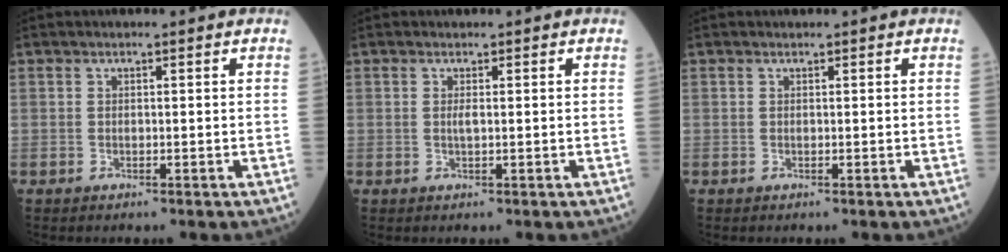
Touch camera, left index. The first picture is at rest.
{"total": 0.7, "force": [0.1, 0.1, 0.7], "torque": [-0.020, -0.003, 0.002]}
{"total": 0.0}